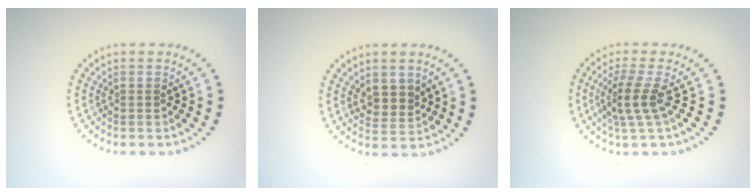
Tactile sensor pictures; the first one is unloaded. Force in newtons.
{"total": 2.2, "press": 2.0, "slide": 0.9}
{"total": 2.9, "press": 2.0, "slide": 2.1}